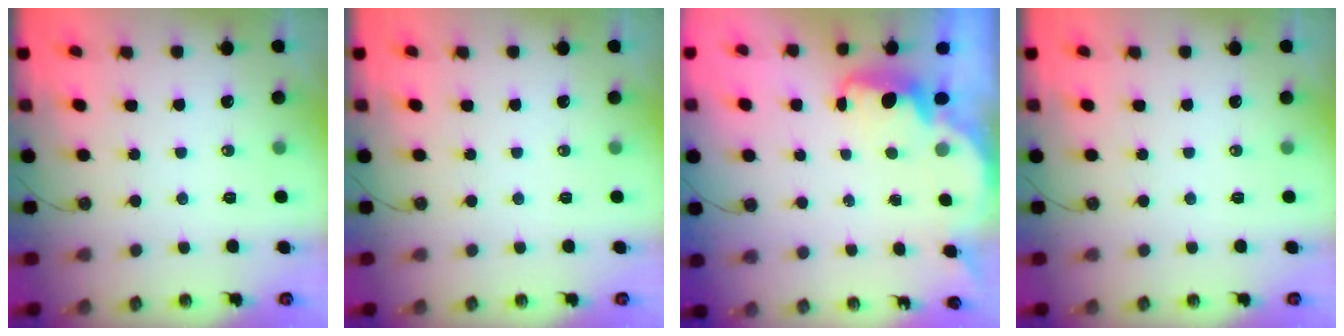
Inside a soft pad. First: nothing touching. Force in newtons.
{"total": 0.0}
{"total": 2.2, "press": 2.2, "slide": 0.6}
{"total": 0.0}